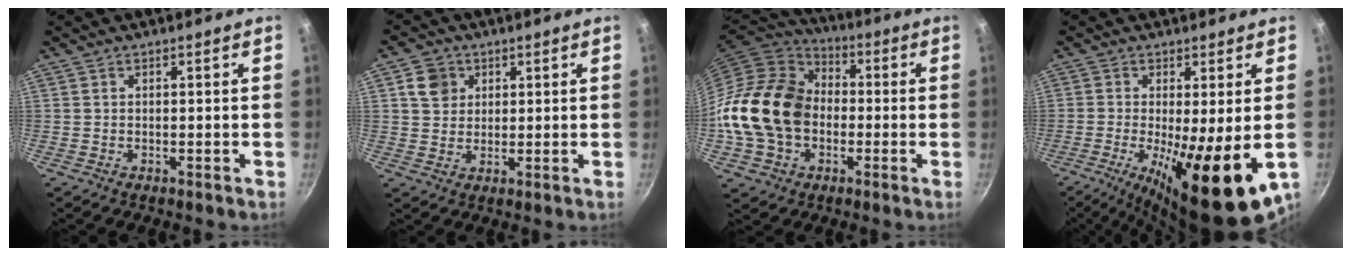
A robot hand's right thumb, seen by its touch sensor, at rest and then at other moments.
{"total": 5.3, "force": [2.0, 4.6, 1.8], "torque": [-0.004, 0.002, 0.034]}
{"total": 19.7, "force": [-1.8, 15.1, 12.5], "torque": [-0.212, 0.038, -0.037]}
{"total": 16.6, "force": [-3.6, 4.4, 15.6], "torque": [-0.250, -0.016, -0.045]}